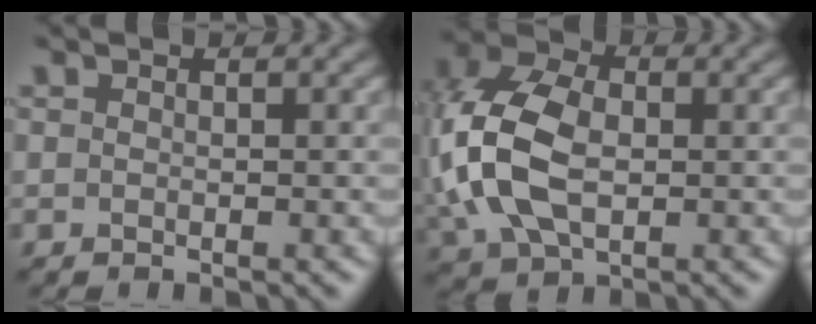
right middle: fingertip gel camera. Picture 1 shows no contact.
{"total": 10.0, "force": [-0.3, 6.7, 7.4], "torque": [-0.188, 0.012, -0.015]}